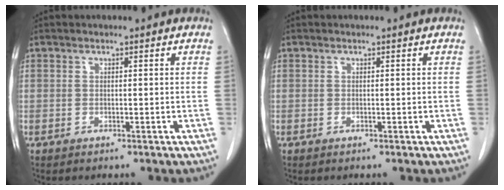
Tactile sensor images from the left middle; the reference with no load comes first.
{"total": 0.0}